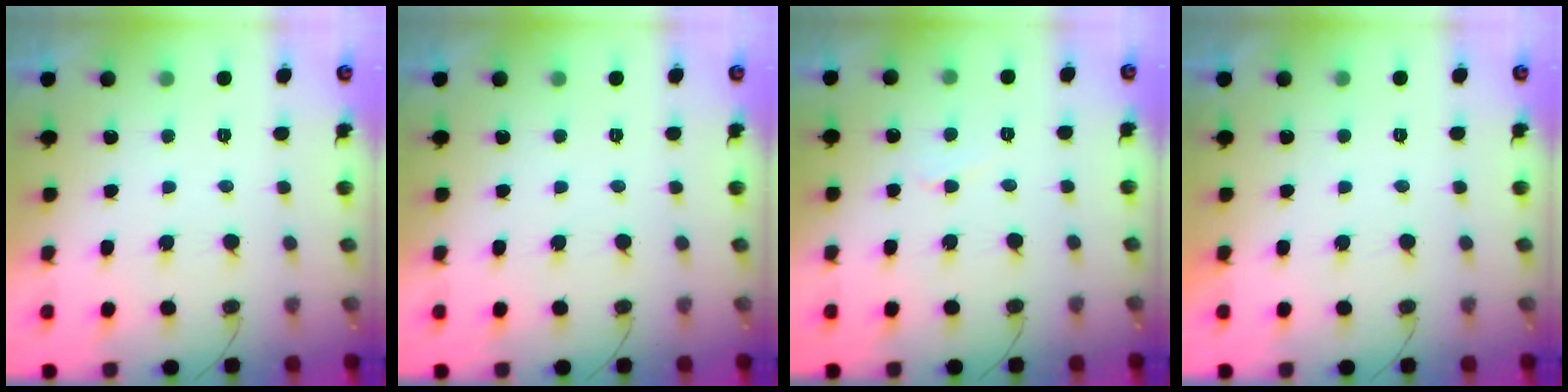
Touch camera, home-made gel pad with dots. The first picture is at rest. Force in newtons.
{"total": 0.0}
{"total": 3.4, "press": 3.3, "slide": 0.4}
{"total": 1.7, "press": 1.7, "slide": 0.1}